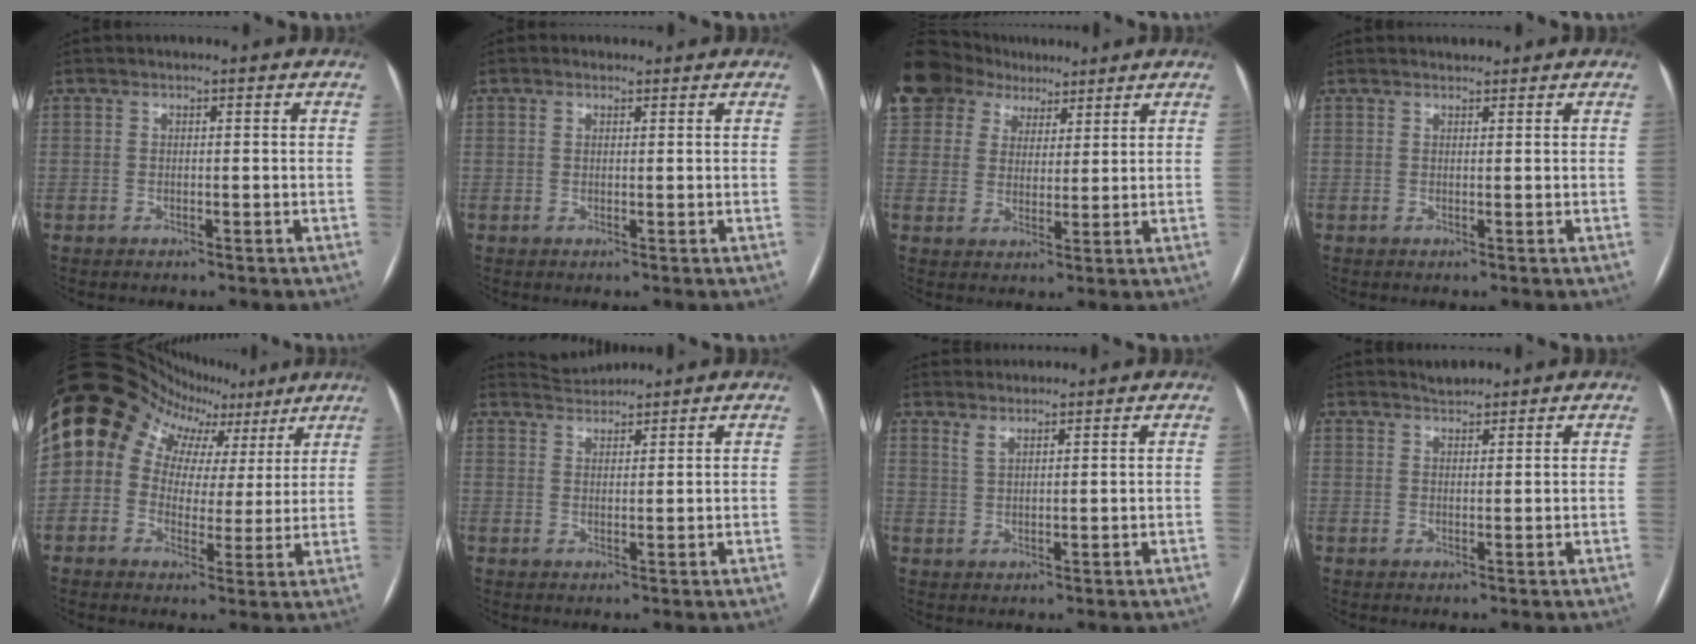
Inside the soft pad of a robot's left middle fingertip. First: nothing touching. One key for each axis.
{"total": 1.1, "fx": 0.7, "fy": 0.8, "fz": 0.4, "tx": -0.013, "ty": 0.010, "tz": 0.012}
{"total": 17.9, "fx": 11.9, "fy": 11.8, "fz": 6.2, "tx": -0.190, "ty": 0.065, "tz": 0.224}
{"total": 1.3, "fx": 1.2, "fy": 0.4, "fz": 0.3, "tx": -0.010, "ty": 0.011, "tz": 0.020}
{"total": 18.6, "fx": 8.5, "fy": 13.9, "fz": 9.0, "tx": -0.166, "ty": 0.088, "tz": 0.130}
{"total": 3.0, "fx": 2.9, "fy": -0.2, "fz": -0.7, "tx": 0.002, "ty": 0.012, "tz": 0.060}
{"total": 3.1, "fx": 3.0, "fy": 0.6, "fz": 0.5, "tx": -0.008, "ty": 0.014, "tz": 0.055}
{"total": 1.9, "fx": 1.9, "fy": 0.3, "fz": 0.2, "tx": -0.008, "ty": 0.006, "tz": 0.034}